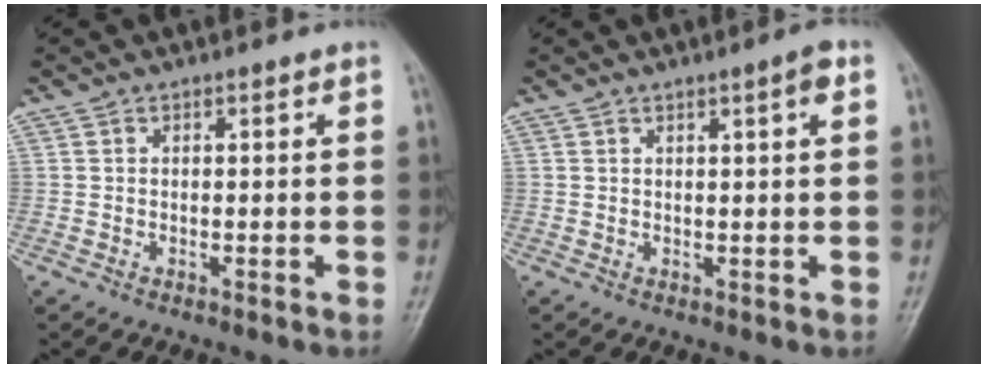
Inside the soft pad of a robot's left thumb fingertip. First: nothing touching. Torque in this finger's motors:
{"motor_torque": [-0.10, -0.03, -0.03, -0.13, 0.06]}